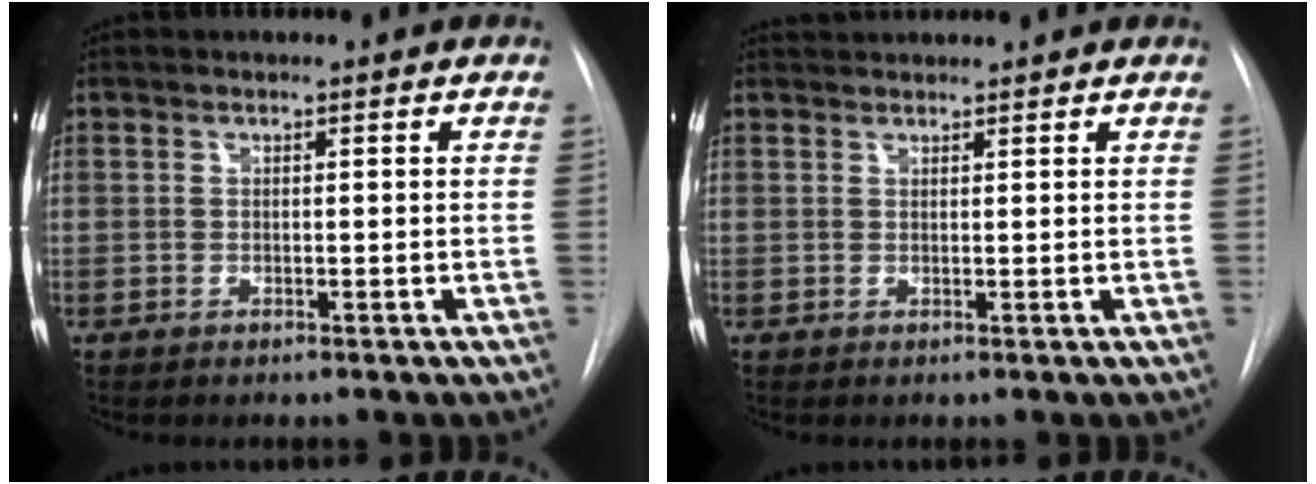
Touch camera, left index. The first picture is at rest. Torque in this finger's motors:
{"motor_torque": [-0.10, -0.57, 0.09, 0.05]}